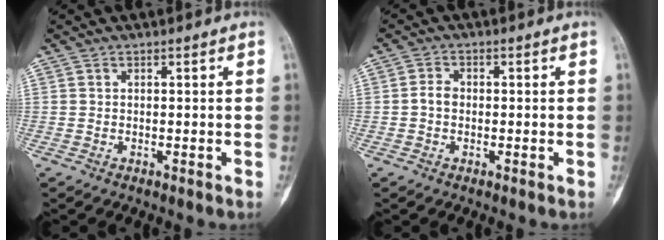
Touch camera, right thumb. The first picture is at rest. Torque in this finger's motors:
{"motor_torque": [0.53, 0.45, 0.19, -0.19, 0.11]}